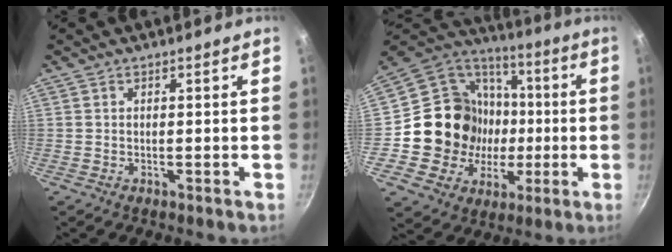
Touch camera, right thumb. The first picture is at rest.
{"total": 21.4, "force": [-0.9, 19.6, 8.6], "torque": [-0.120, 0.025, -0.002]}